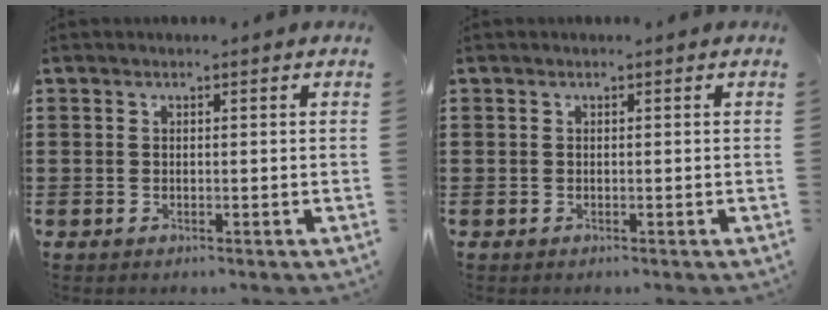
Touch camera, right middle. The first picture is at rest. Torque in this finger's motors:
{"motor_torque": [-2.14, 0.00, 0.11, 0.02]}